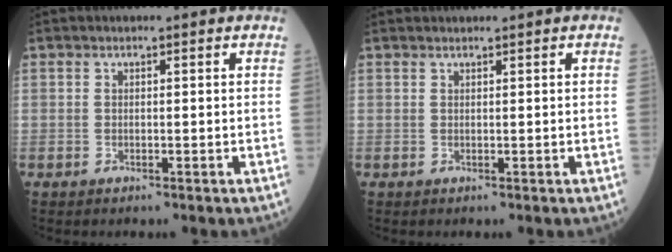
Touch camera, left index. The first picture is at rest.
{"total": 0.6, "force": [0.5, -0.1, 0.3], "torque": [-0.007, 0.013, 0.015]}